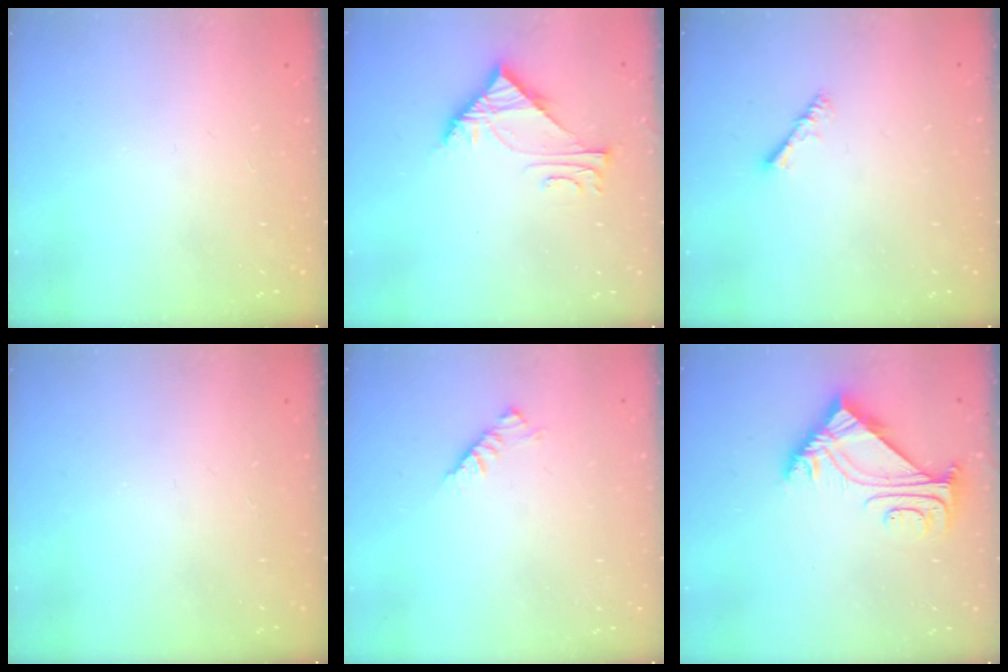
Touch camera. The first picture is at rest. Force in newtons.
{"total": 5.9, "press": 5.9, "slide": 0.2}
{"total": 2.8, "press": 2.8, "slide": 0.5}
{"total": 0.0}
{"total": 3.0, "press": 2.9, "slide": 0.8}
{"total": 5.3, "press": 5.3, "slide": 0.8}